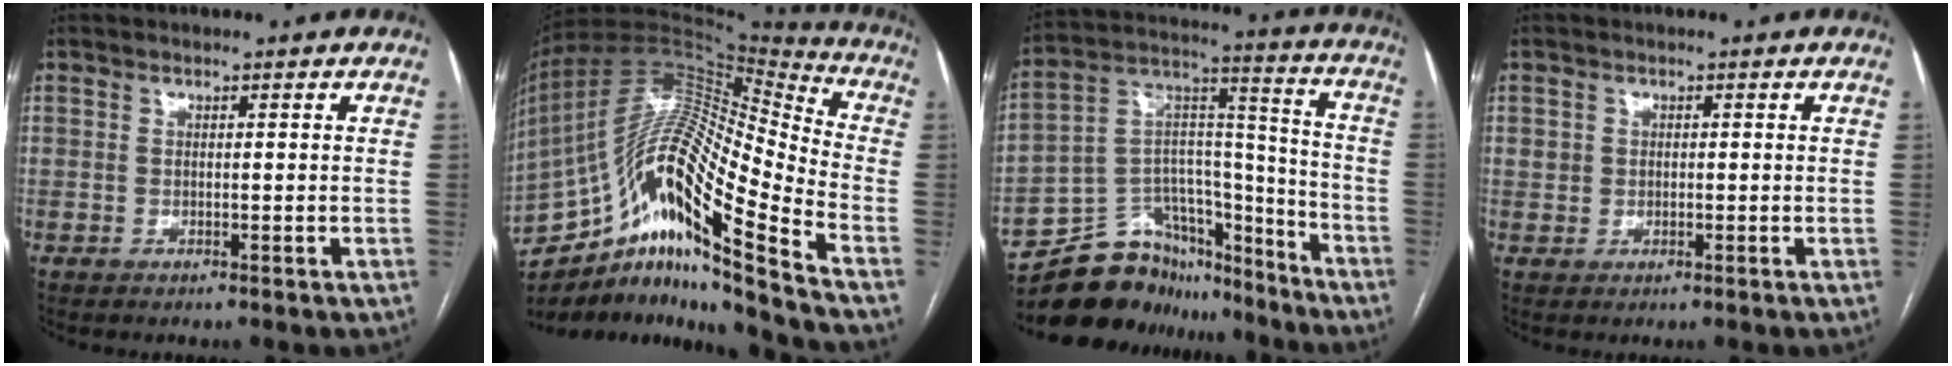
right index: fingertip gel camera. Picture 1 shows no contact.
{"total": 23.3, "force": [-13.7, 2.6, 18.6], "torque": [-0.365, 0.012, -0.246]}
{"total": 20.9, "force": [-18.0, 8.8, 6.0], "torque": [-0.120, 0.050, -0.285]}
{"total": 1.5, "force": [0.3, 1.4, 0.4], "torque": [-0.005, 0.010, 0.007]}